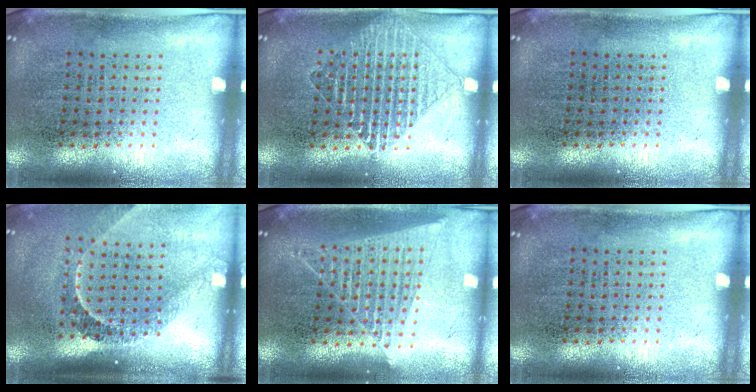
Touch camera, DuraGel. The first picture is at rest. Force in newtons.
{"total": 1.3, "press": 1.3, "slide": 0.2}
{"total": 0.0}
{"total": 2.2, "press": 1.5, "slide": 1.5}
{"total": 1.5, "press": 1.4, "slide": 0.5}
{"total": 0.0}